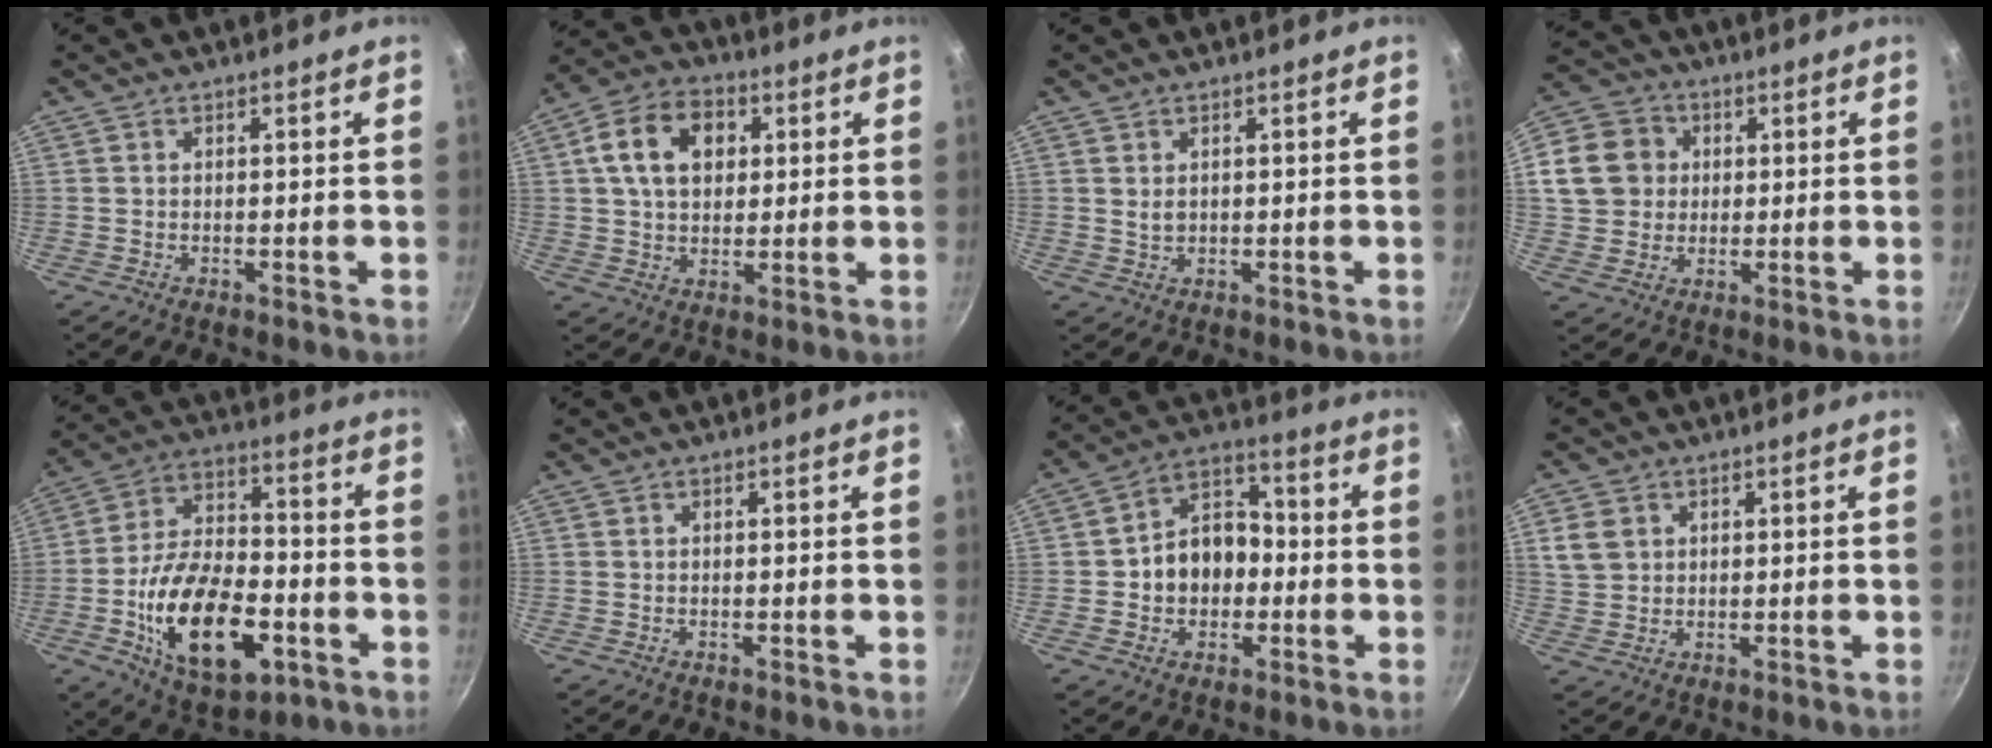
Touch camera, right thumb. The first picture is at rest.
{"total": 12.2, "force": [3.2, 8.8, 7.9], "torque": [-0.118, 0.009, 0.042]}
{"total": 1.7, "force": [0.5, 1.2, 1.1], "torque": [-0.017, -0.003, 0.012]}
{"total": 13.0, "force": [2.6, 11.3, 5.8], "torque": [-0.089, 0.017, 0.040]}
{"total": 21.9, "force": [-6.7, 11.9, 17.0], "torque": [-0.277, 0.030, -0.108]}
{"total": 0.0}
{"total": 11.6, "force": [-1.0, 9.2, 7.0], "torque": [-0.065, 0.029, -0.030]}
{"total": 5.0, "force": [1.6, 4.1, 2.4], "torque": [-0.031, 0.001, 0.035]}